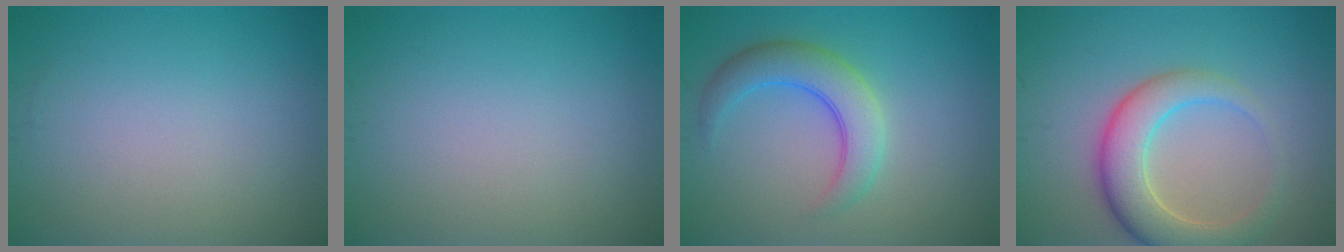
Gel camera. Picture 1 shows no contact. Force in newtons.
{"total": 0.0}
{"total": 4.5, "press": 4.5, "slide": 0.3}
{"total": 5.6, "press": 5.6, "slide": 0.4}